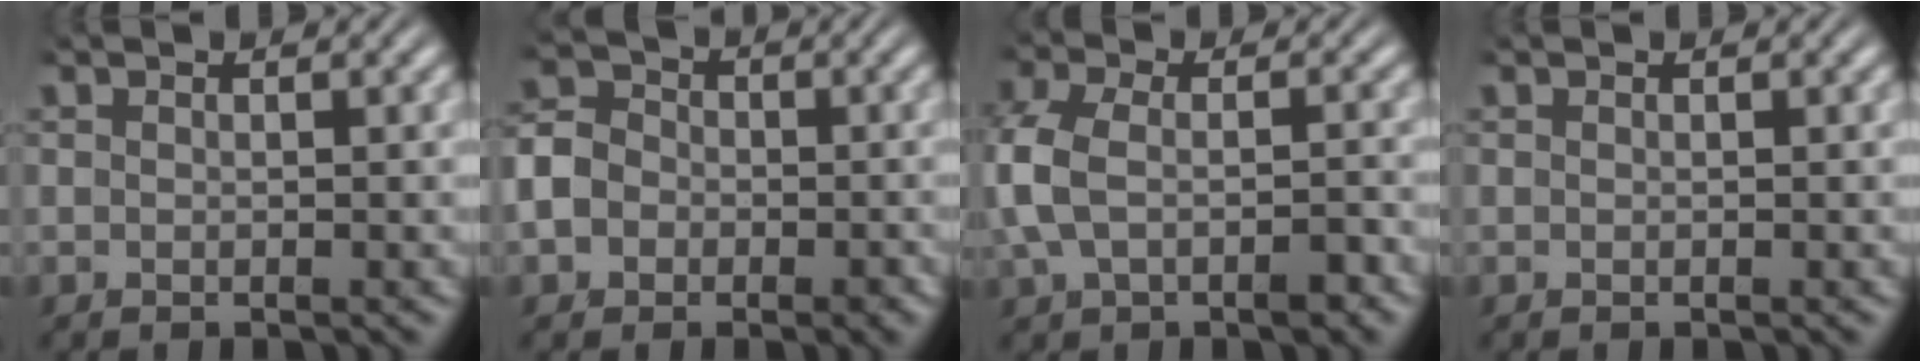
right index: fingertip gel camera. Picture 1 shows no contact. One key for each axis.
{"total": 6.0, "fx": -0.9, "fy": 5.5, "fz": 2.3, "tx": -0.058, "ty": -0.006, "tz": -0.024}
{"total": 4.4, "fx": -0.8, "fy": 3.0, "fz": 3.1, "tx": -0.094, "ty": -0.010, "tz": -0.008}
{"total": 0.0}